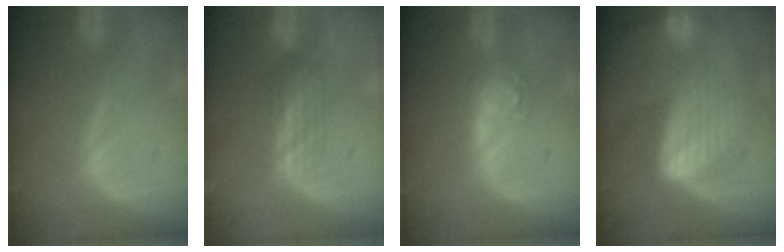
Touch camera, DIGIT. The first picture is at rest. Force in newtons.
{"total": 2.4, "press": 2.3, "slide": 0.5}
{"total": 3.8, "press": 3.8, "slide": 0.2}
{"total": 6.6, "press": 6.5, "slide": 1.4}